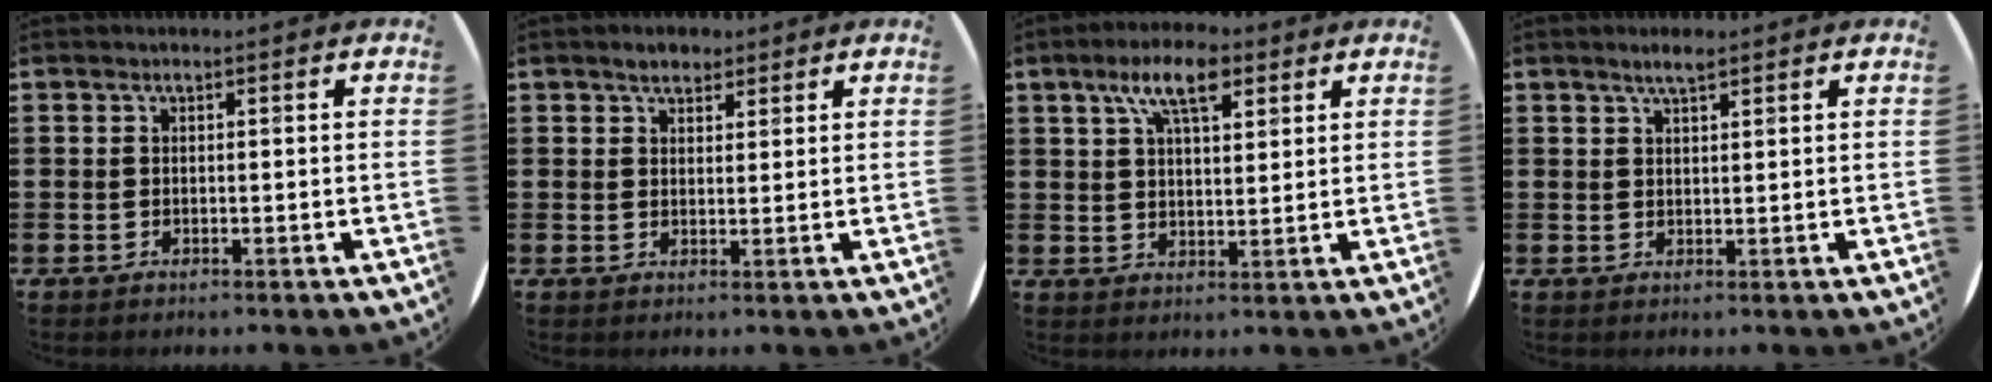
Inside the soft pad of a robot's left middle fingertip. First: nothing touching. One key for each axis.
{"total": 2.5, "fx": 2.2, "fy": 1.0, "fz": 0.6, "tx": -0.007, "ty": 0.001, "tz": 0.040}
{"total": 8.0, "fx": 4.9, "fy": 3.1, "fz": 5.4, "tx": -0.103, "ty": 0.000, "tz": 0.085}
{"total": 2.5, "fx": 2.0, "fy": 0.5, "fz": 1.5, "tx": -0.032, "ty": 0.003, "tz": 0.035}